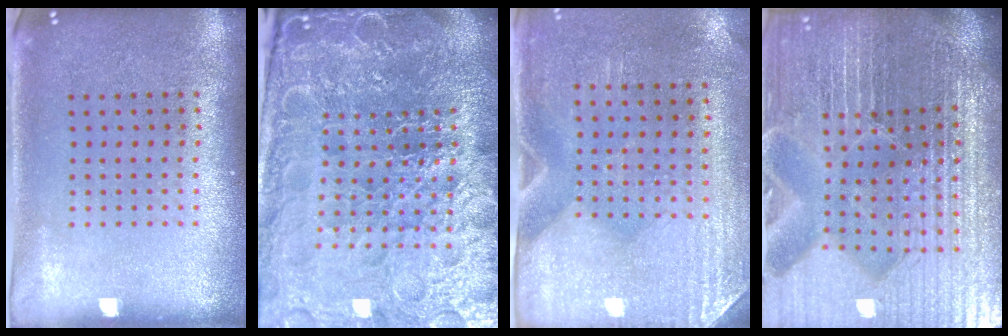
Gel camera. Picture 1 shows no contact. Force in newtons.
{"total": 6.8, "press": 6.0, "slide": 3.2}
{"total": 2.9, "press": 2.5, "slide": 1.5}
{"total": 7.2, "press": 6.3, "slide": 3.4}